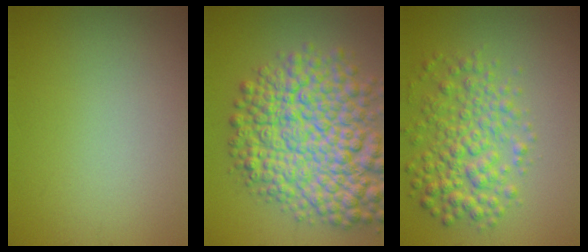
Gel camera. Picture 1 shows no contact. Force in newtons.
{"total": 11.6, "press": 11.6, "slide": 0.4}
{"total": 5.3, "press": 5.3, "slide": 0.1}